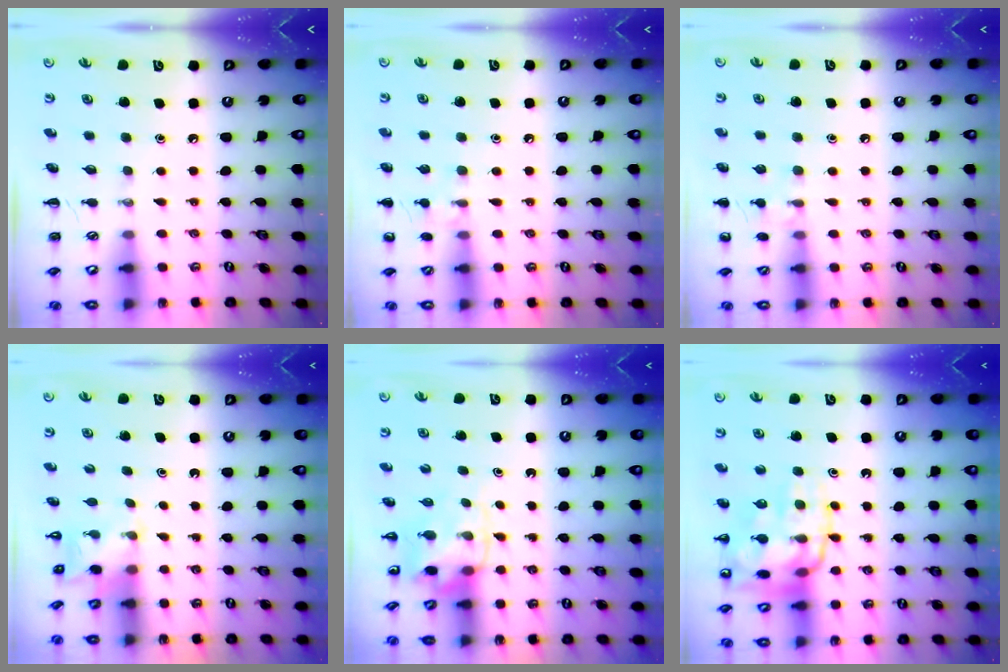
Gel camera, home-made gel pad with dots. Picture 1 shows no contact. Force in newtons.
{"total": 7.4, "press": 7.1, "slide": 2.2}
{"total": 7.4, "press": 7.1, "slide": 2.2}
{"total": 2.7, "press": 2.6, "slide": 0.9}
{"total": 5.1, "press": 5.0, "slide": 0.9}
{"total": 16.1, "press": 16.0, "slide": 1.9}